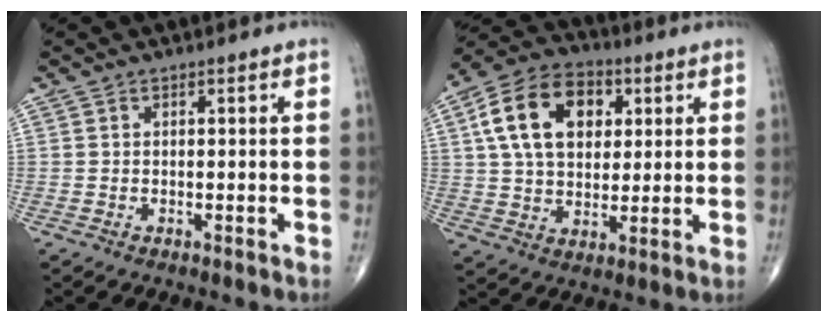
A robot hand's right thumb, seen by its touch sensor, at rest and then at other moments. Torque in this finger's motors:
{"motor_torque": [-0.07, 2.64, 0.91, 0.33, 0.27]}